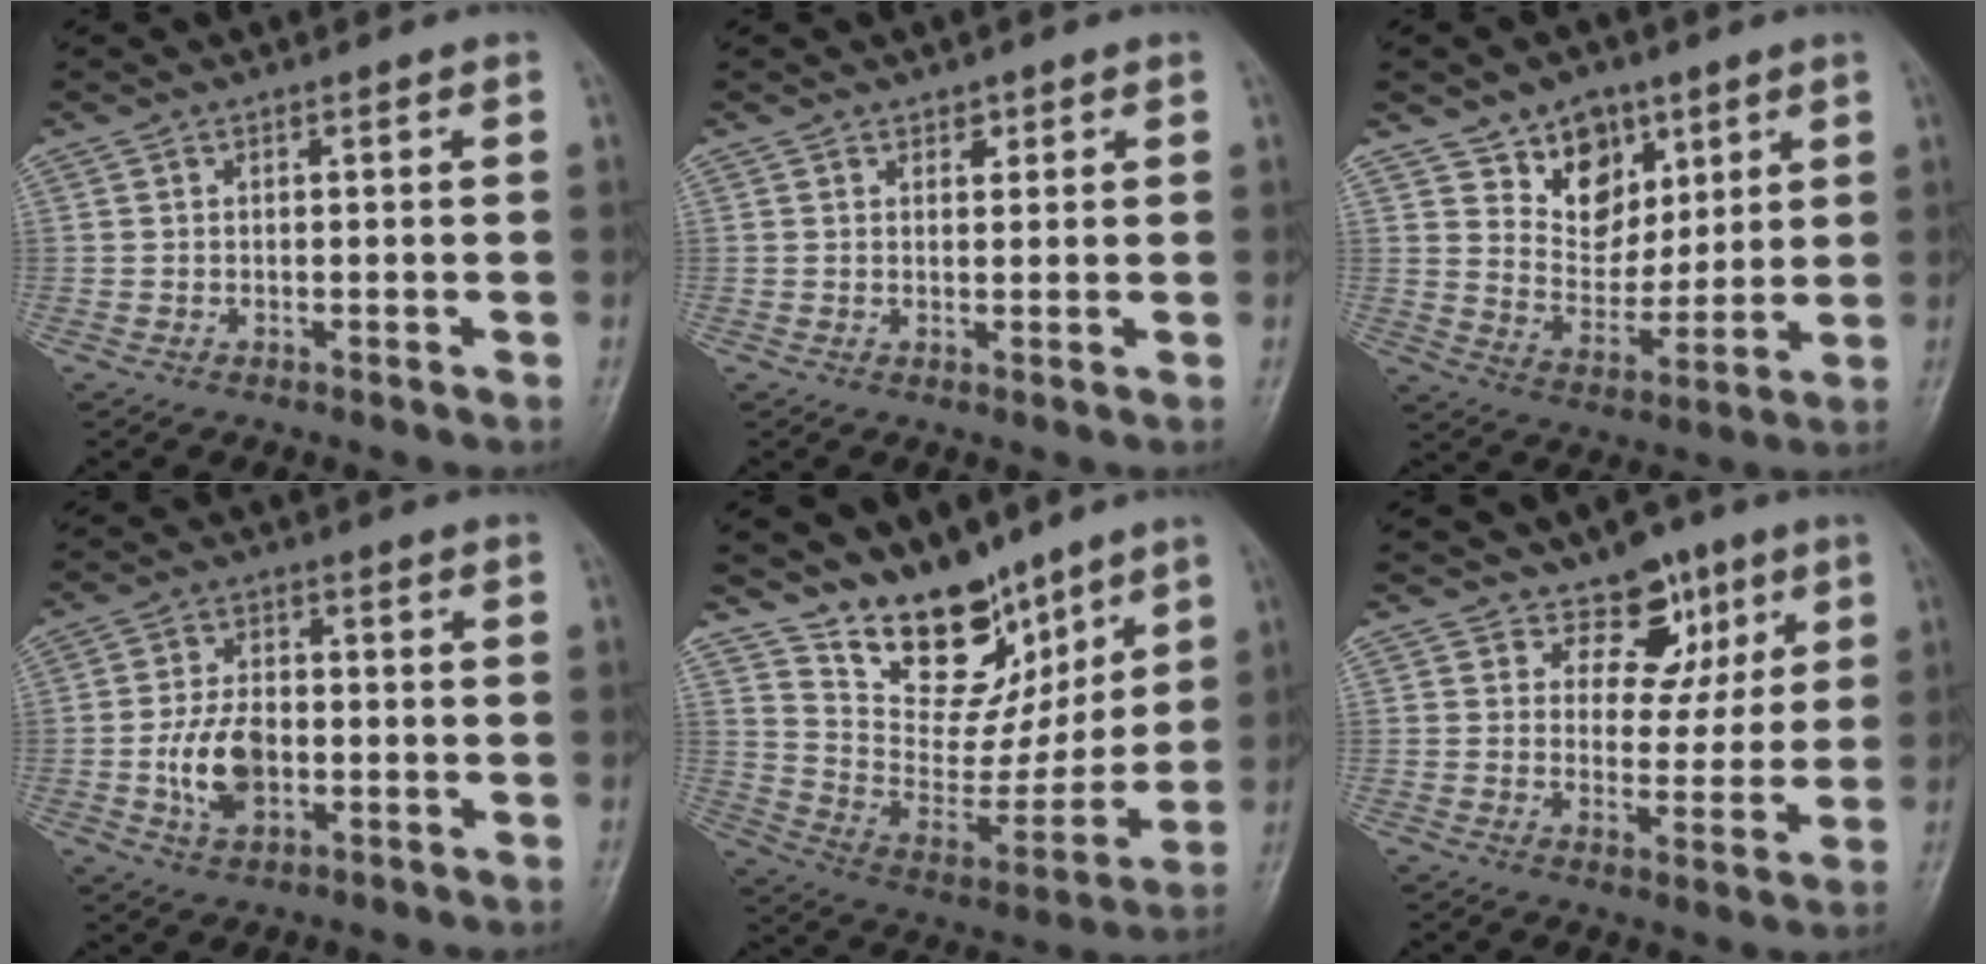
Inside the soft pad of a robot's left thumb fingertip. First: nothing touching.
{"total": 1.7, "force": [1.1, 1.1, 0.7], "torque": [0.005, -0.005, 0.013]}
{"total": 11.2, "force": [6.7, 7.9, 4.3], "torque": [-0.031, -0.041, 0.122]}
{"total": 8.6, "force": [-1.7, 5.4, 6.5], "torque": [-0.114, 0.009, -0.030]}
{"total": 18.2, "force": [12.9, 10.0, 8.0], "torque": [-0.065, -0.075, 0.228]}
{"total": 8.1, "force": [5.0, 5.9, 2.6], "torque": [0.008, -0.021, 0.073]}